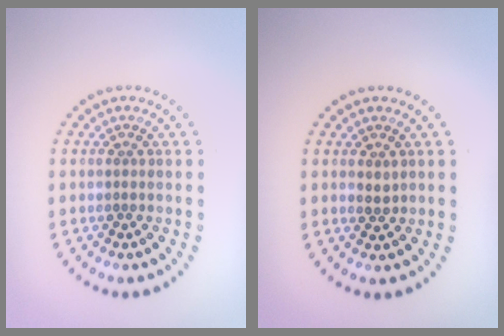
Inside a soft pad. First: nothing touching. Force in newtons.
{"total": 0.7, "press": 0.7, "slide": 0.3}